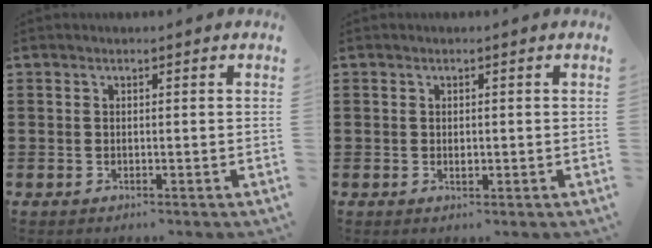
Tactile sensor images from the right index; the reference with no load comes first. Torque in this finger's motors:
{"motor_torque": [1.47, 0.67, 0.03, -0.04]}